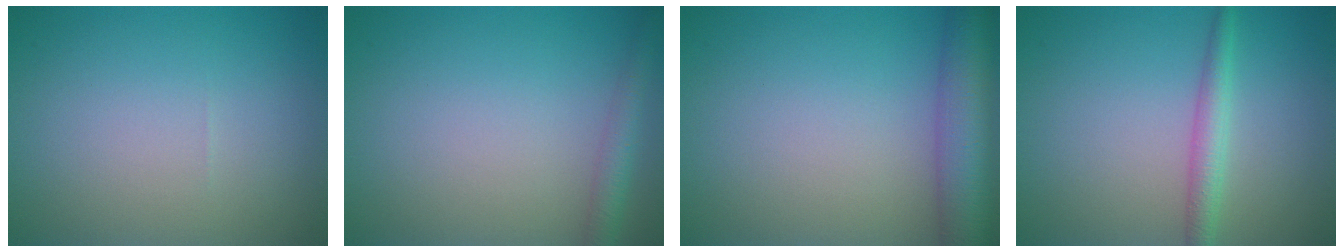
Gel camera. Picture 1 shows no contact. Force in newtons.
{"total": 2.2, "press": 2.2, "slide": 0.1}
{"total": 6.9, "press": 6.9, "slide": 0.4}
{"total": 2.3, "press": 2.3, "slide": 0.0}